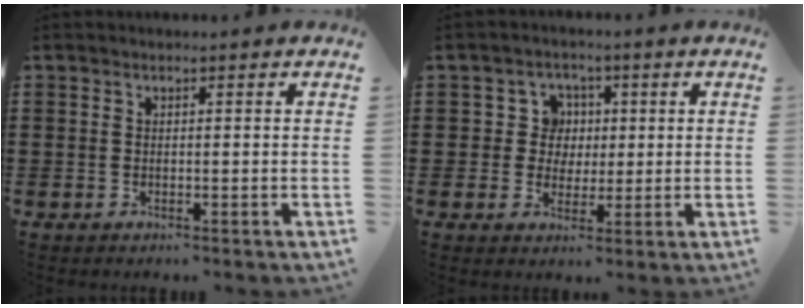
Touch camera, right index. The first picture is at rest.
{"total": 4.8, "force": [0.8, 4.6, 1.3], "torque": [-0.041, 0.013, 0.009]}